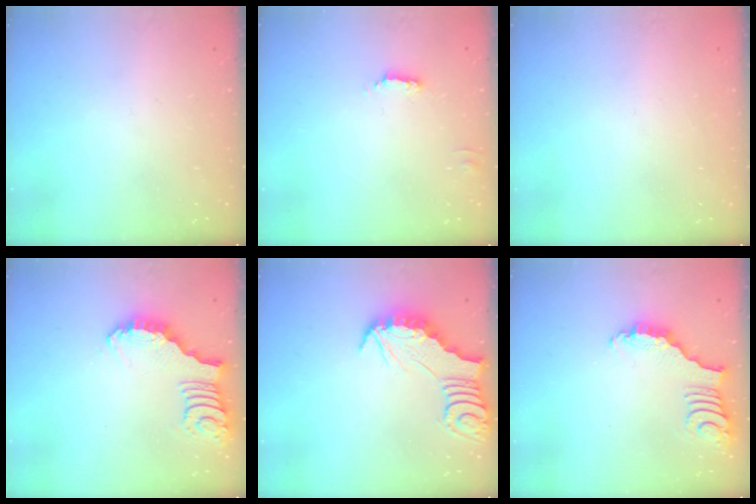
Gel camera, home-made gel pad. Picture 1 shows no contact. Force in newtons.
{"total": 1.8, "press": 1.8, "slide": 0.4}
{"total": 0.0}
{"total": 2.9, "press": 2.9, "slide": 0.1}
{"total": 3.0, "press": 3.0, "slide": 0.3}
{"total": 2.7, "press": 2.7, "slide": 0.4}